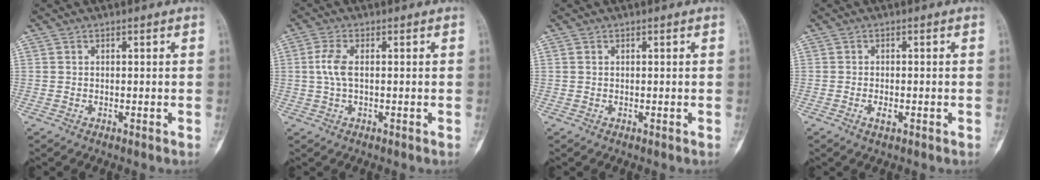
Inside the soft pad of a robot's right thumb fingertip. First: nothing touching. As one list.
[{"total": 4.0, "force": [0.3, 1.7, 3.6], "torque": [-0.096, 0.006, 0.005]}, {"total": 0.5, "force": [0.2, 0.4, 0.3], "torque": [-0.008, 0.003, 0.005]}, {"total": 1.8, "force": [-0.7, 0.9, 1.4], "torque": [-0.026, 0.002, -0.014]}]